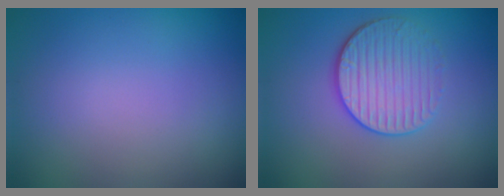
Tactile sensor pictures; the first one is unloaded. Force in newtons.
{"total": 3.6, "press": 3.3, "slide": 1.4}